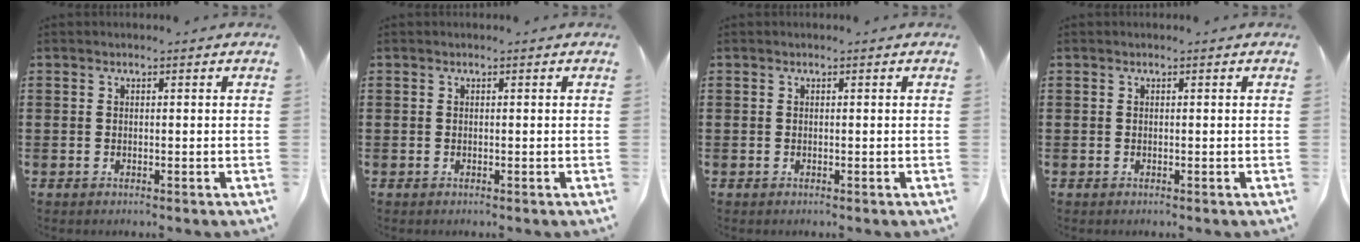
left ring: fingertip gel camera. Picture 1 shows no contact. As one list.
[{"total": 0.0}, {"total": 0.0}, {"total": 0.0}]